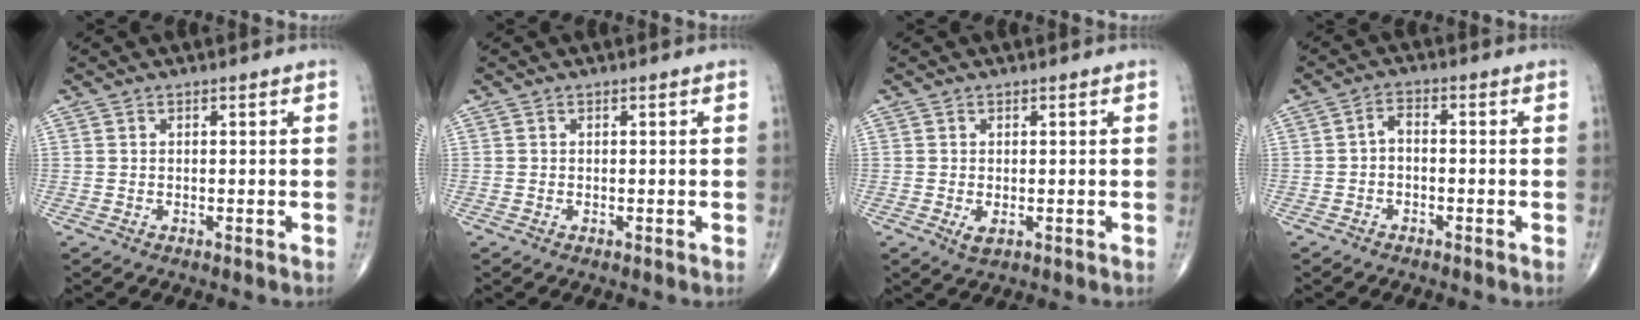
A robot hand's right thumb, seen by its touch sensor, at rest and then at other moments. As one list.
[{"total": 0.0}, {"total": 1.9, "force": [-0.4, 1.0, 1.6], "torque": [-0.030, -0.005, -0.004]}, {"total": 2.6, "force": [-0.7, 1.5, 2.0], "torque": [-0.031, 0.017, -0.018]}]